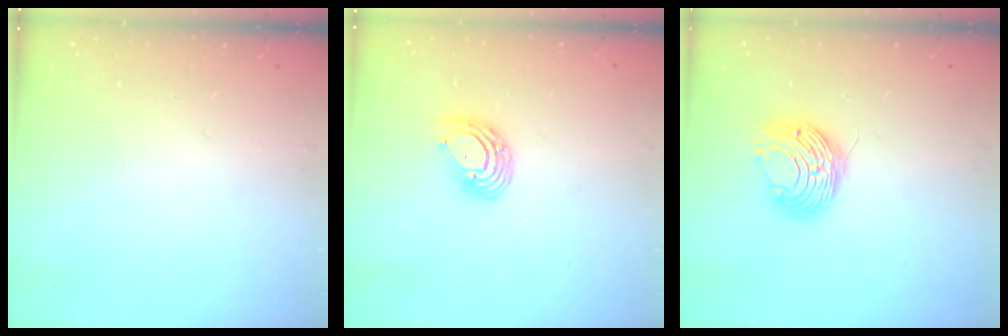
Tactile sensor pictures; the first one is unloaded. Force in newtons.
{"total": 9.6, "press": 9.4, "slide": 1.9}
{"total": 9.3, "press": 9.3, "slide": 0.3}